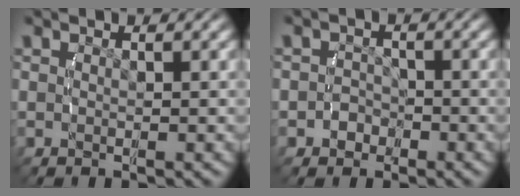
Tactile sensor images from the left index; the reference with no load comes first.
{"total": 2.8, "force": [-1.4, 2.4, 0.4], "torque": [-0.010, -0.009, -0.025]}